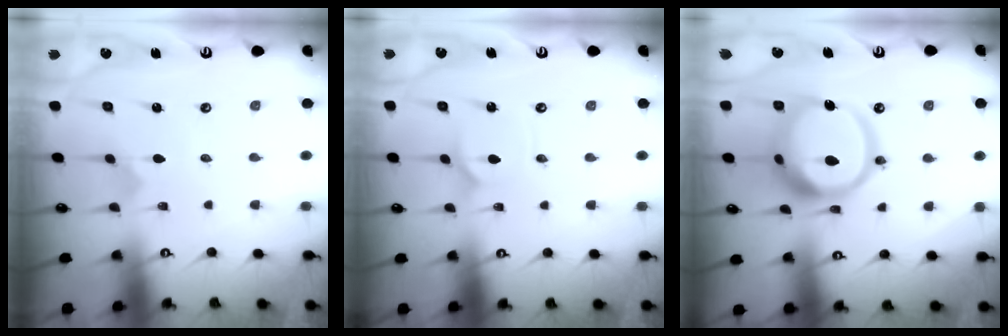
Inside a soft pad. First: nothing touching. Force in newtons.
{"total": 2.3, "press": 2.2, "slide": 0.3}
{"total": 19.4, "press": 19.3, "slide": 2.1}